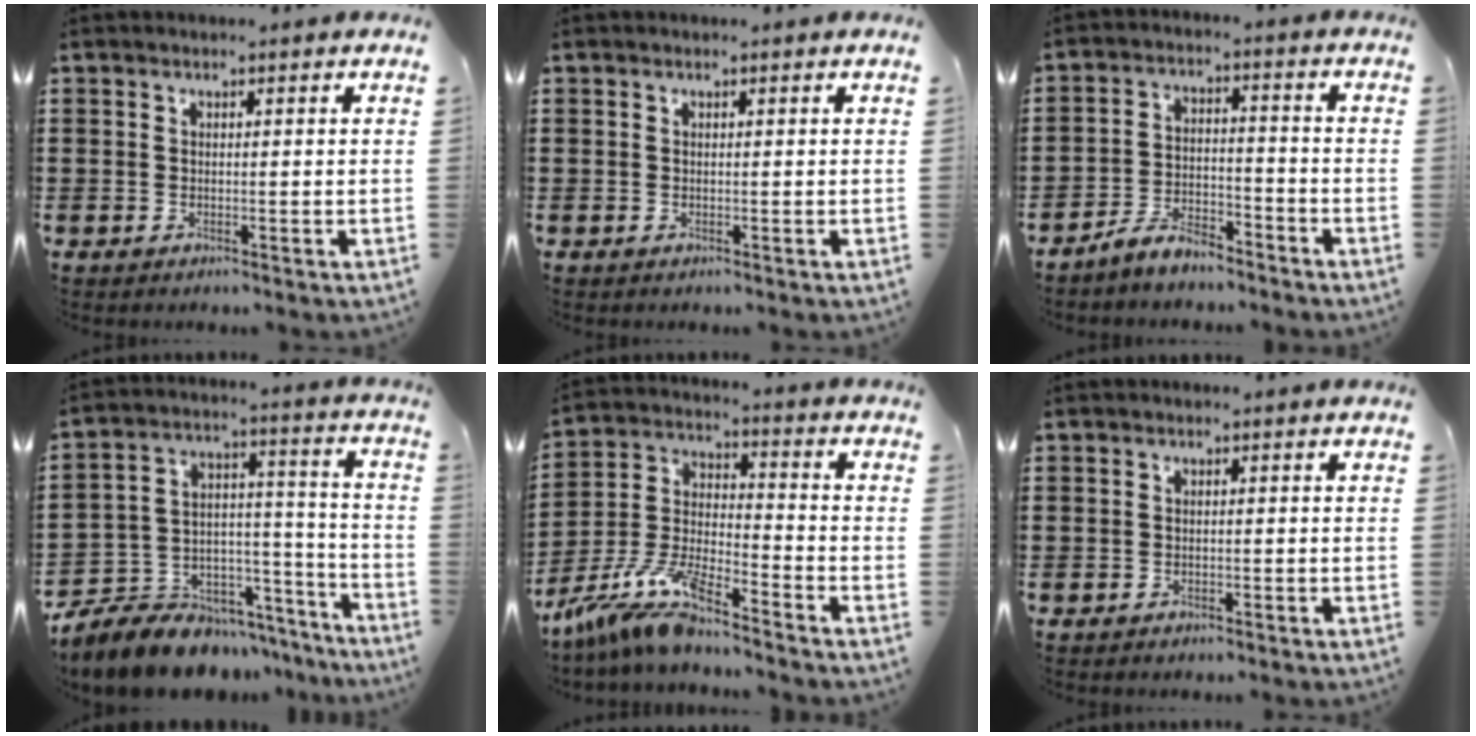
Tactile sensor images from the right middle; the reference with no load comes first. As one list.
[{"total": 0.0}, {"total": 5.3, "force": [-5.0, 0.9, 1.3], "torque": [-0.029, 0.009, -0.102]}, {"total": 8.3, "force": [-7.3, 3.7, 1.1], "torque": [-0.038, 0.008, -0.140]}, {"total": 9.6, "force": [-8.3, 1.1, 4.7], "torque": [-0.113, -0.003, -0.171]}, {"total": 1.1, "force": [-0.9, 0.7, -0.1], "torque": [0.000, 0.004, -0.021]}]